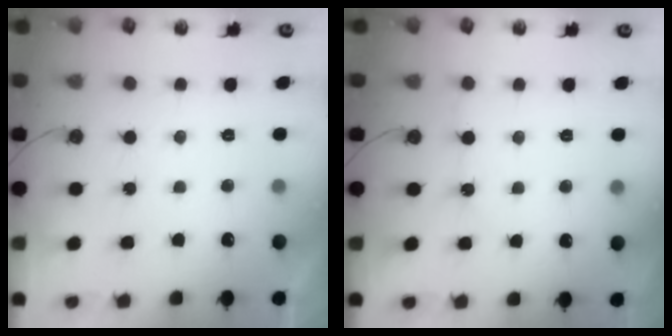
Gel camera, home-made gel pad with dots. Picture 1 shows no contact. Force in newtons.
{"total": 3.8, "press": 3.8, "slide": 0.4}